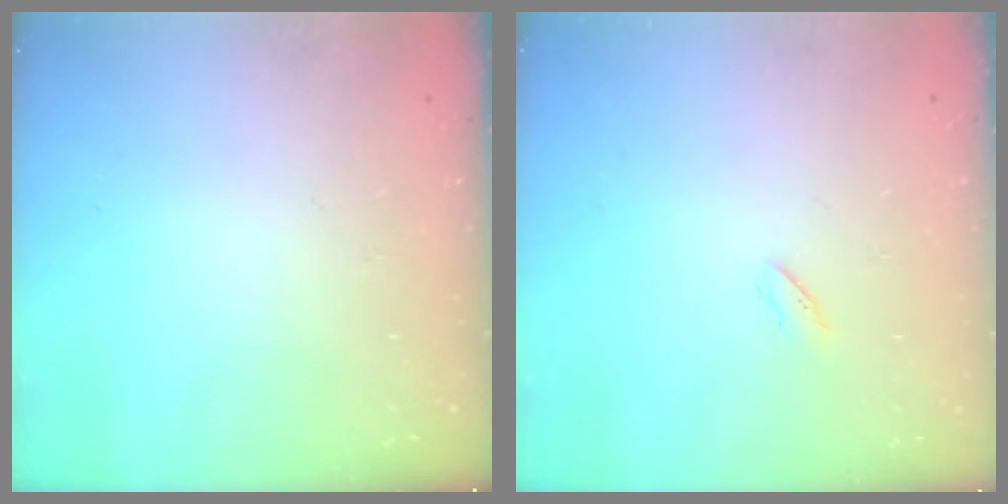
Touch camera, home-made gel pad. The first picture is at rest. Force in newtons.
{"total": 2.0, "press": 1.9, "slide": 0.7}